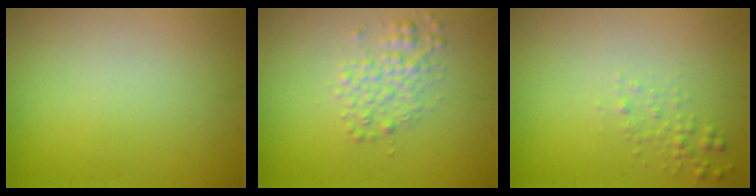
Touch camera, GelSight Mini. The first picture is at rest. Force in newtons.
{"total": 2.5, "press": 2.5, "slide": 0.1}
{"total": 1.1, "press": 1.1, "slide": 0.1}